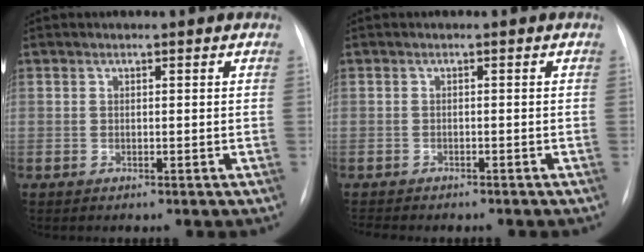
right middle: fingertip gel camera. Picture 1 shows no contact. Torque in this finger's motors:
{"motor_torque": [0.62, -0.77, 0.08, 0.04]}